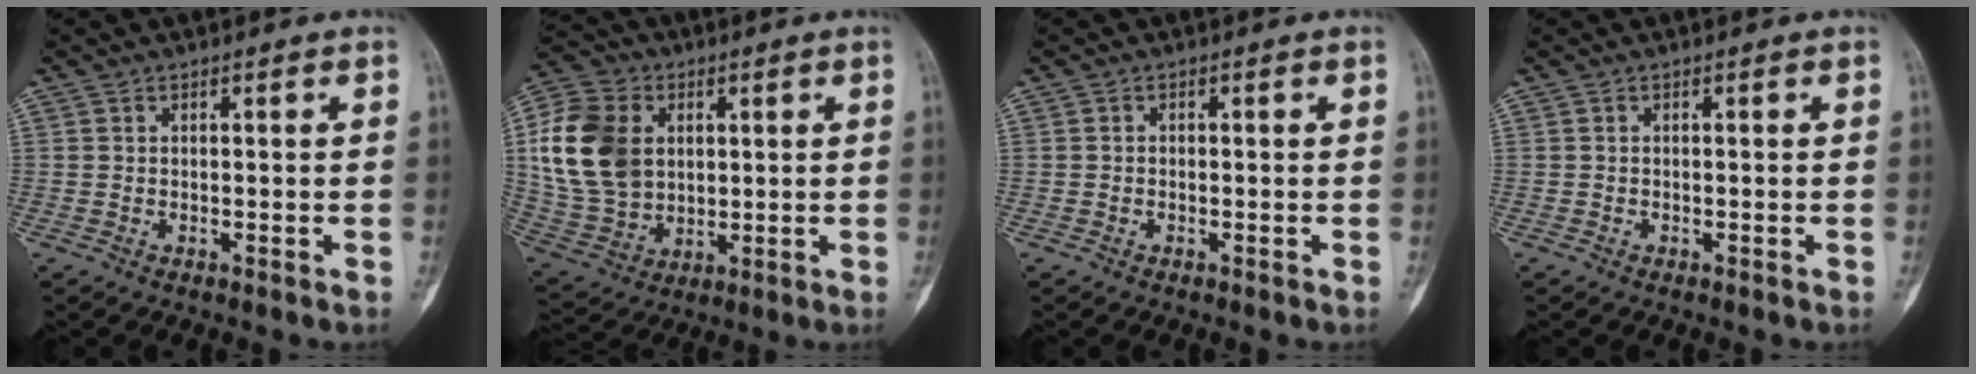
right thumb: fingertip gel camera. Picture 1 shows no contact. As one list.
[{"total": 17.6, "force": [3.1, 13.3, 11.1], "torque": [-0.208, 0.000, 0.066]}, {"total": 0.0}, {"total": 0.0}]